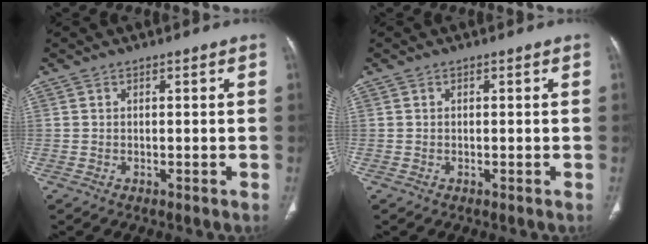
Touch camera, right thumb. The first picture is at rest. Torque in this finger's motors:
{"motor_torque": [-0.48, -0.34, -0.69, 0.30, -0.12]}